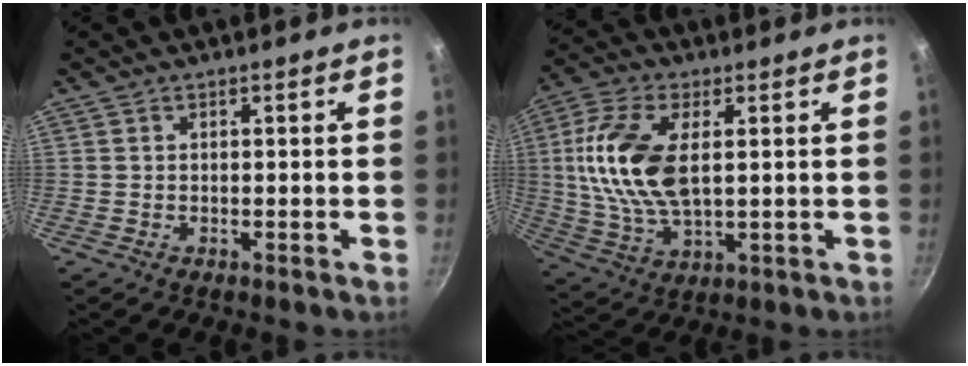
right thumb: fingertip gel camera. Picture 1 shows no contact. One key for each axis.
{"total": 15.6, "fx": 2.5, "fy": 8.0, "fz": 13.1, "tx": -0.259, "ty": 0.000, "tz": 0.046}